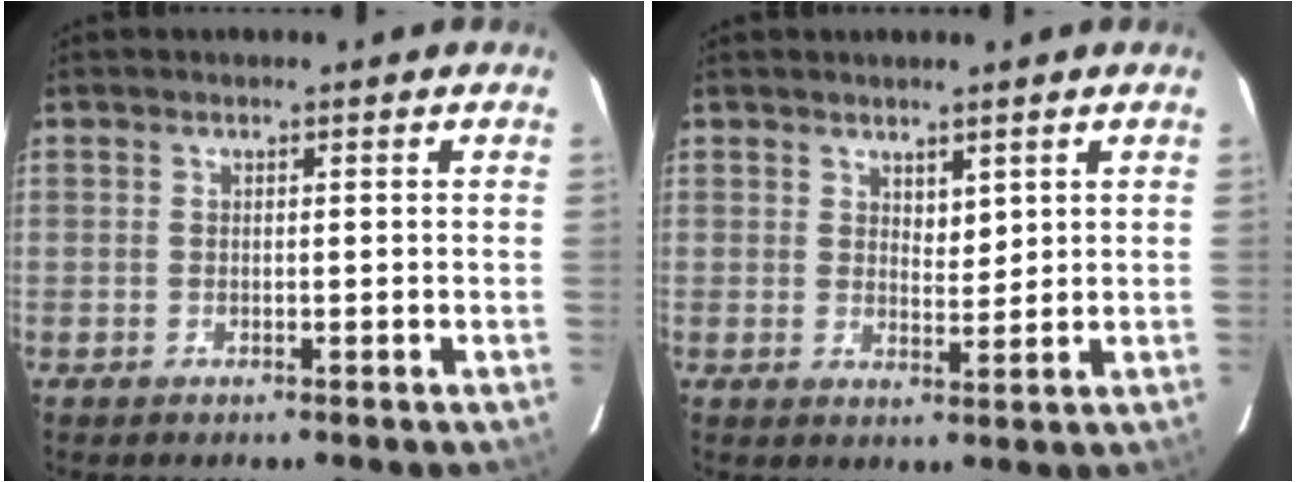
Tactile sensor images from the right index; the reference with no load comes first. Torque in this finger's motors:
{"motor_torque": [-0.08, -0.02, 0.01, 0.00]}